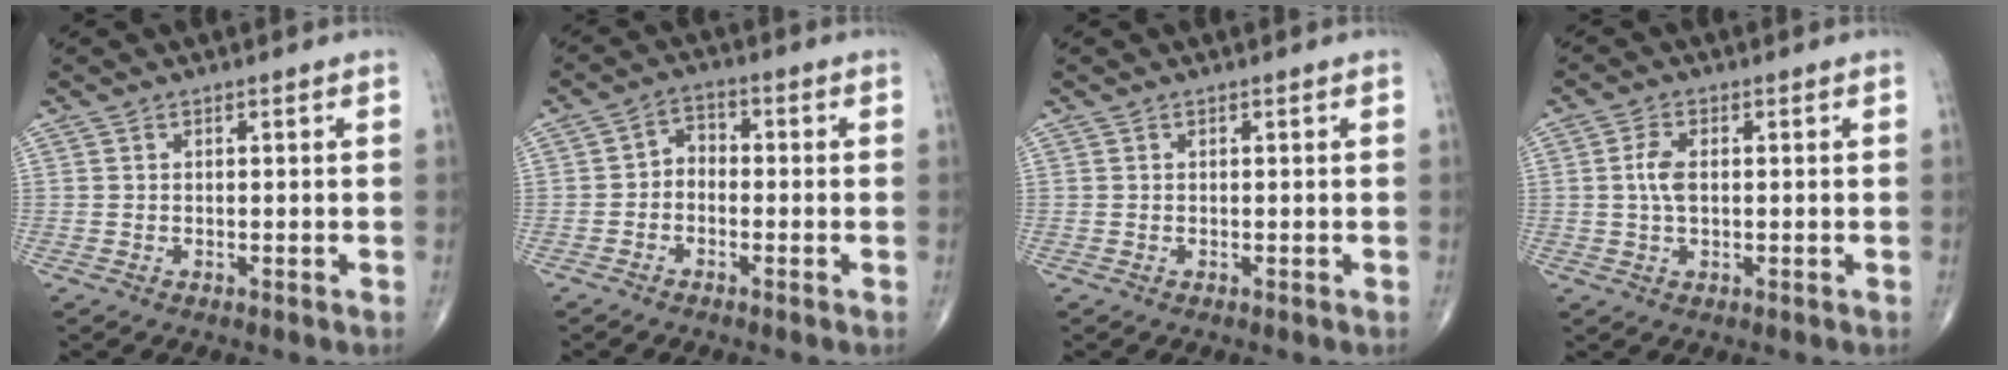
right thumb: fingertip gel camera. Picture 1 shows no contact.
{"total": 3.5, "force": [-1.0, 2.6, 2.0], "torque": [-0.016, 0.023, -0.033]}
{"total": 0.0}
{"total": 4.0, "force": [0.3, 2.1, 3.4], "torque": [-0.074, 0.002, 0.004]}